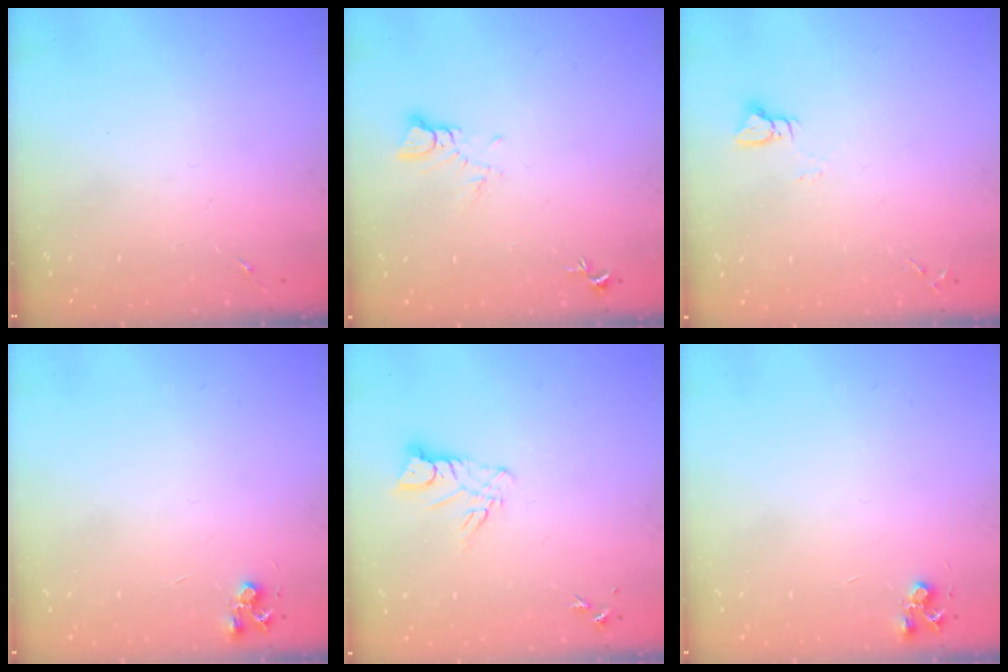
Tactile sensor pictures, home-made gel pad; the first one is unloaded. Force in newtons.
{"total": 3.5, "press": 3.4, "slide": 0.3}
{"total": 2.9, "press": 2.9, "slide": 0.3}
{"total": 4.6, "press": 4.5, "slide": 0.7}
{"total": 7.0, "press": 7.0, "slide": 0.7}
{"total": 4.6, "press": 4.5, "slide": 0.7}